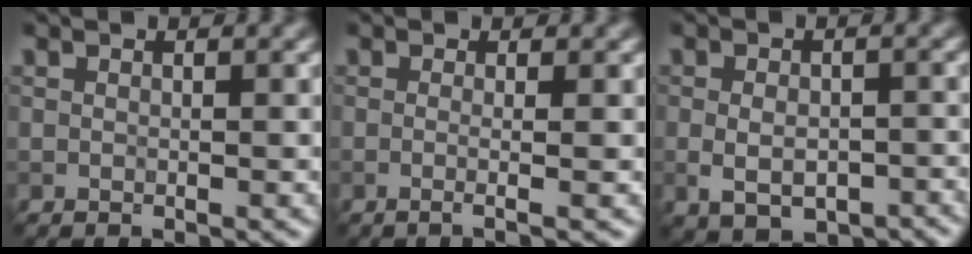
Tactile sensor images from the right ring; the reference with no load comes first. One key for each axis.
{"total": 3.1, "fx": 0.4, "fy": 1.5, "fz": 2.6, "tx": -0.015, "ty": 0.001, "tz": -0.026}
{"total": 5.6, "fx": -1.9, "fy": 3.6, "fz": 3.8, "tx": -0.055, "ty": -0.009, "tz": -0.023}